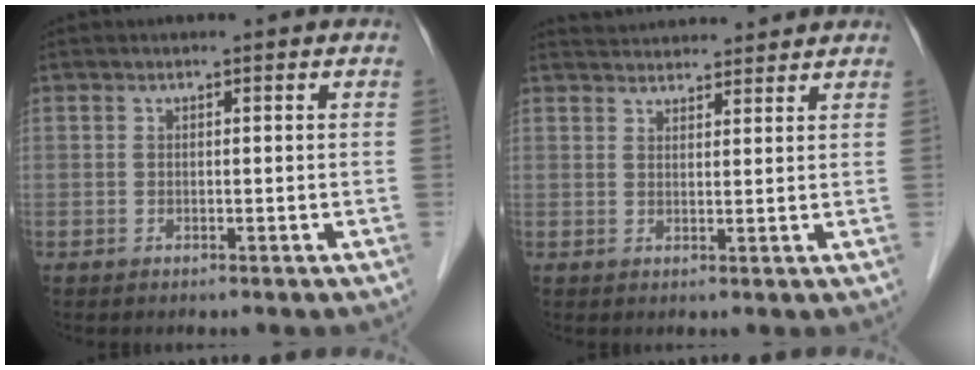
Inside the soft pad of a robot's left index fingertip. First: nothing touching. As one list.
[{"total": 7.3, "force": [7.1, 1.0, 1.3], "torque": [-0.021, 0.031, 0.100]}]